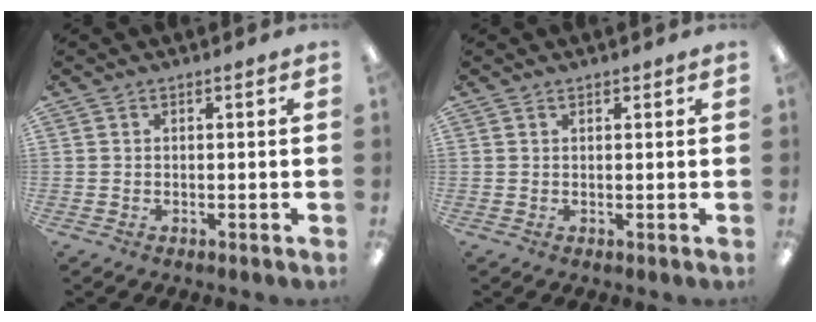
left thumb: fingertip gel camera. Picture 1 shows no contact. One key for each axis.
{"total": 0.9, "fx": 0.7, "fy": 0.3, "fz": 0.5, "tx": -0.011, "ty": -0.001, "tz": 0.012}